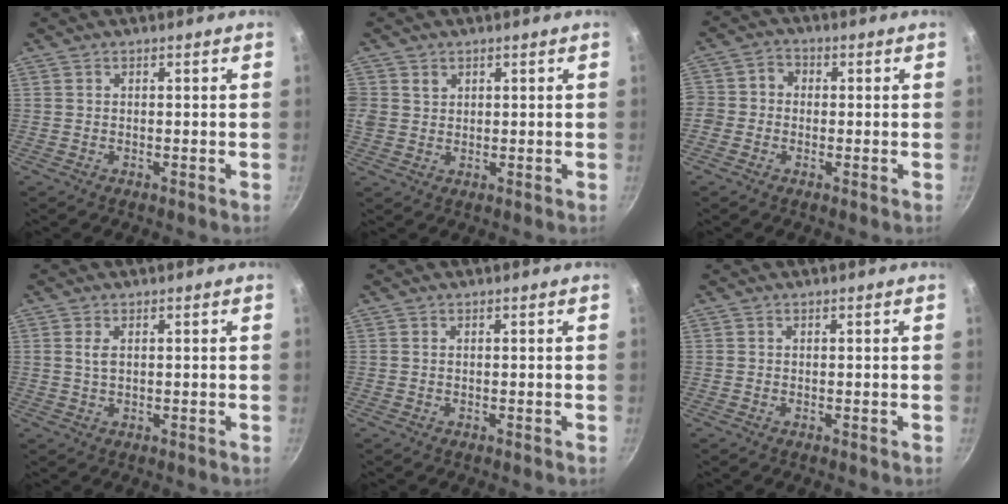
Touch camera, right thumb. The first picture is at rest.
{"total": 4.7, "force": [1.6, 4.0, 1.9], "torque": [-0.027, 0.002, 0.034]}
{"total": 4.5, "force": [-1.0, 4.0, 1.7], "torque": [-0.010, 0.014, -0.035]}
{"total": 2.0, "force": [0.6, 1.0, 1.6], "torque": [-0.031, -0.003, 0.011]}
{"total": 0.0}
{"total": 0.0}